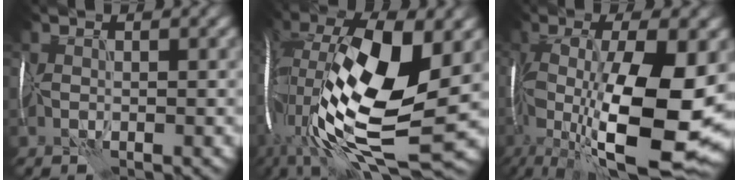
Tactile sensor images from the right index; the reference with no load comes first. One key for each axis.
{"total": 19.5, "fx": -0.3, "fy": 7.8, "fz": 17.8, "tx": -0.352, "ty": -0.014, "tz": 0.001}
{"total": 15.6, "fx": -3.1, "fy": 5.4, "fz": 14.4, "tx": -0.250, "ty": -0.013, "tz": -0.048}